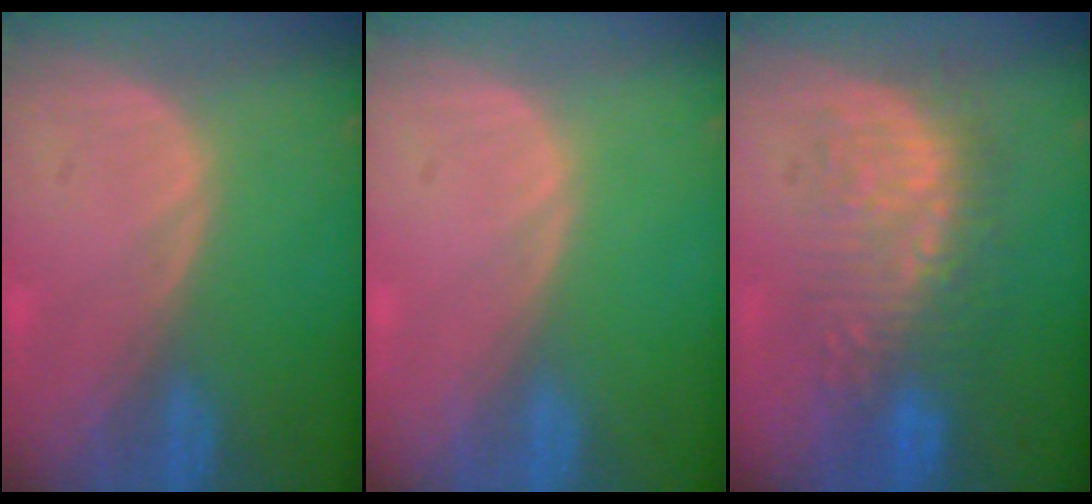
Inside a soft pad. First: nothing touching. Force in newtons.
{"total": 0.0}
{"total": 8.8, "press": 8.7, "slide": 1.4}